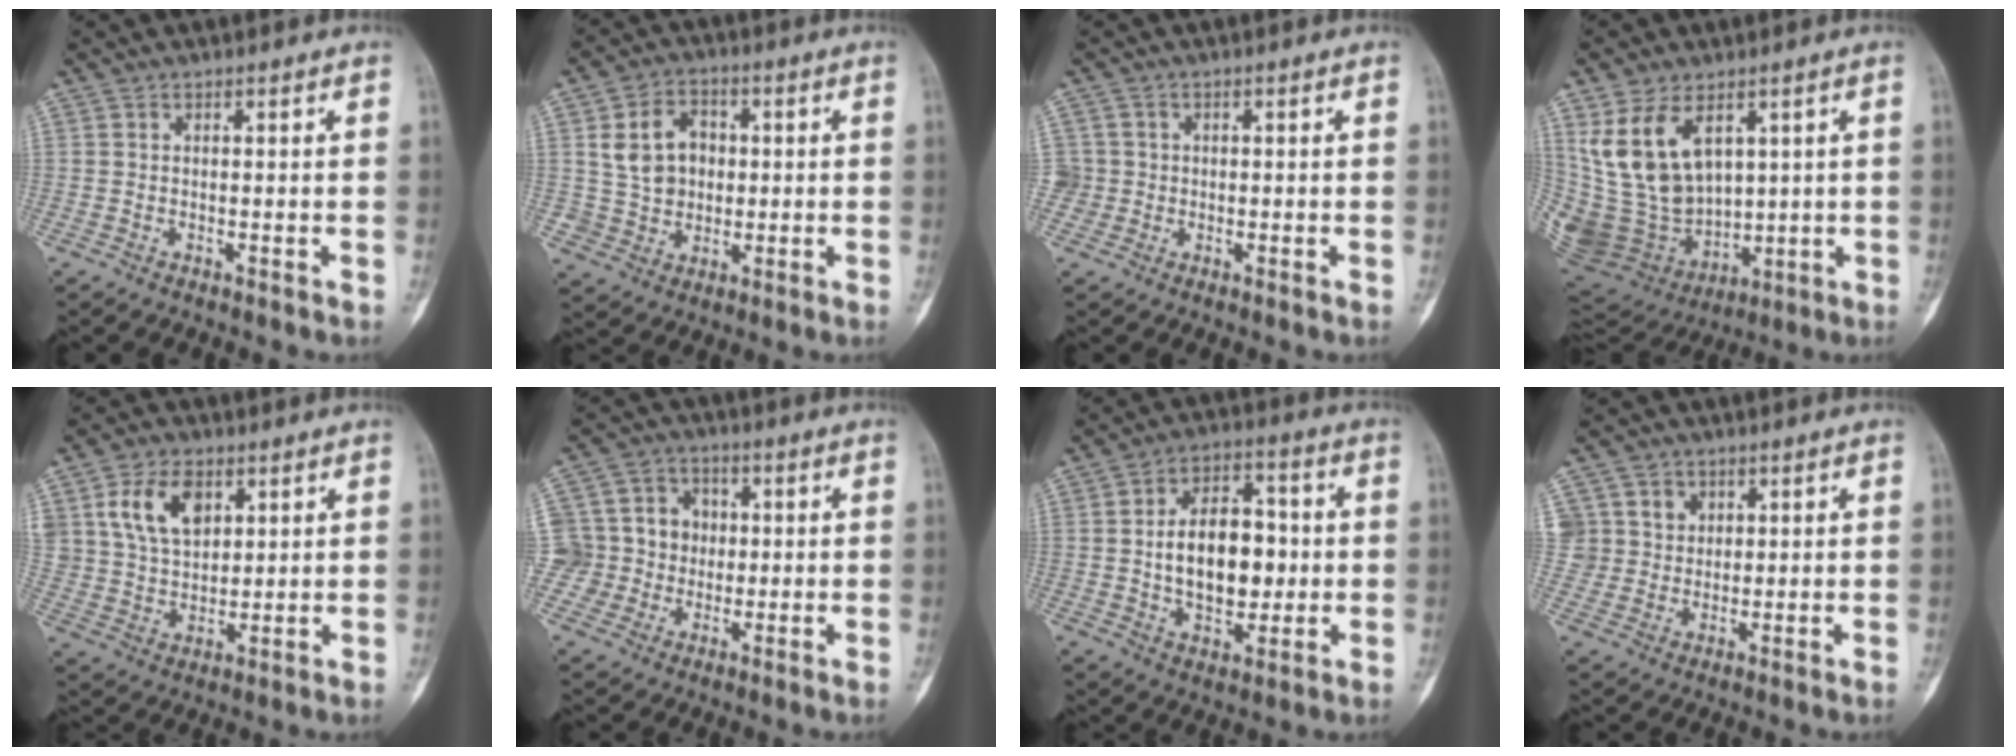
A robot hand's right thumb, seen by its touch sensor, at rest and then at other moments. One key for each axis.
{"total": 9.7, "fx": 1.5, "fy": 8.0, "fz": 5.2, "tx": -0.059, "ty": 0.006, "tz": 0.029}
{"total": 3.0, "fx": -0.3, "fy": 3.0, "fz": -0.1, "tx": 0.024, "ty": 0.010, "tz": -0.008}
{"total": 18.8, "fx": 6.2, "fy": 12.5, "fz": 12.6, "tx": -0.227, "ty": -0.029, "tz": 0.151}
{"total": 10.4, "fx": 4.2, "fy": 6.8, "fz": 6.6, "tx": -0.100, "ty": -0.011, "tz": 0.084}
{"total": 11.2, "fx": -0.4, "fy": 10.9, "fz": 2.8, "tx": -0.012, "ty": 0.030, "tz": -0.006}
{"total": 14.6, "fx": -0.1, "fy": 9.1, "fz": 11.4, "tx": -0.147, "ty": 0.020, "tz": 0.001}
{"total": 6.6, "fx": 2.4, "fy": 6.1, "fz": 0.7, "tx": 0.021, "ty": -0.005, "tz": 0.046}